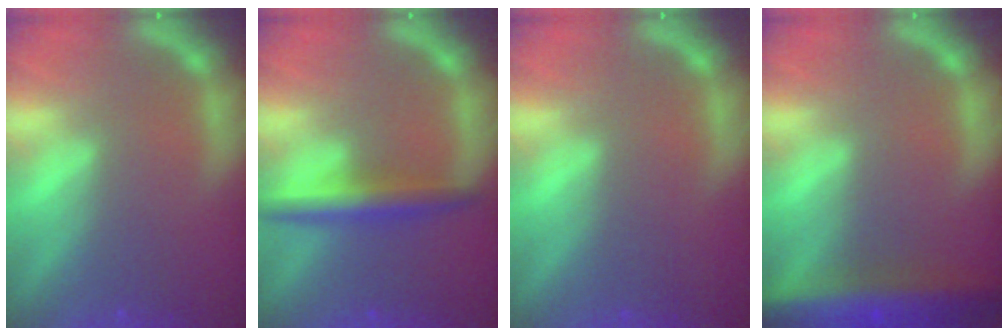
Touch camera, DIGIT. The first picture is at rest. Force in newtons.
{"total": 3.9}
{"total": 0.0}
{"total": 9.5}